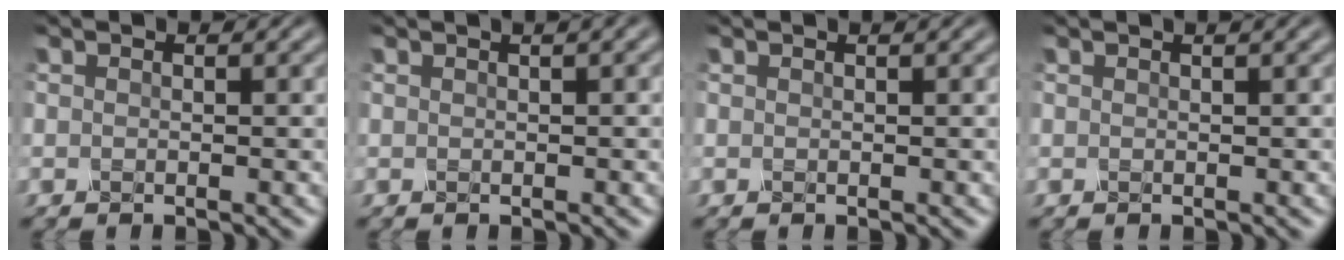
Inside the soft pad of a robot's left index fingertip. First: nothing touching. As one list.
[{"total": 1.5, "force": [0.8, 0.3, 1.2], "torque": [-0.022, 0.005, 0.012]}, {"total": 0.6, "force": [0.4, 0.1, 0.4], "torque": [-0.009, -0.001, 0.002]}, {"total": 1.1, "force": [0.7, 0.3, 0.8], "torque": [-0.013, 0.000, 0.004]}]